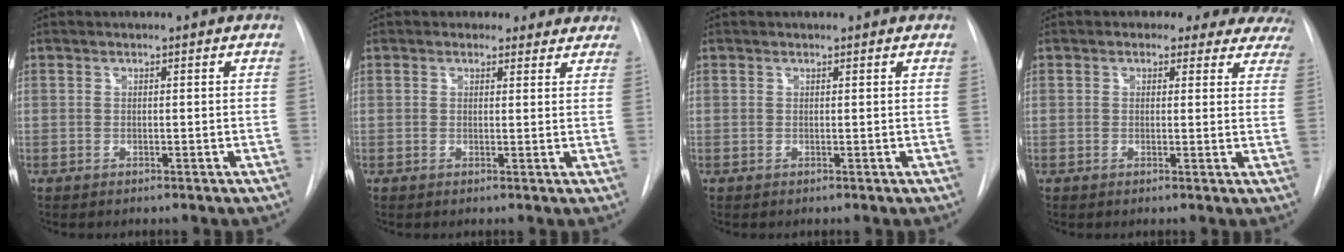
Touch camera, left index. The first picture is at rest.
{"total": 5.3, "force": [4.5, 2.7, 0.4], "torque": [0.015, 0.004, 0.036]}
{"total": 0.7, "force": [0.7, 0.1, 0.1], "torque": [-0.005, 0.006, 0.010]}
{"total": 11.5, "force": [10.2, 5.0, 1.9], "torque": [0.013, -0.006, 0.083]}